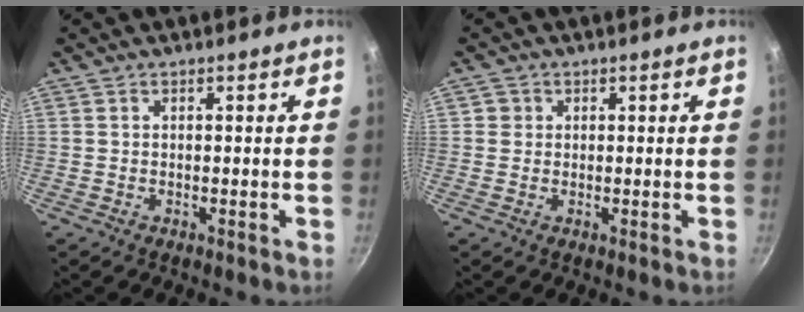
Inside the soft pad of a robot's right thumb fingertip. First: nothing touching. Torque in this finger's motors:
{"motor_torque": [-0.12, -0.06, 0.38, 0.11, -0.01]}